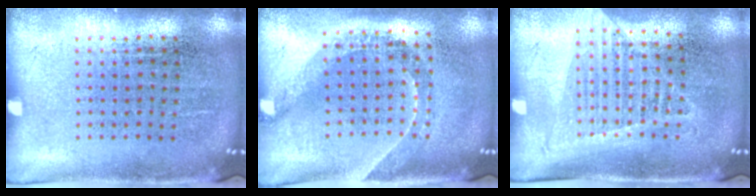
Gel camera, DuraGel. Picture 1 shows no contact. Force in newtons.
{"total": 1.6, "press": 1.2, "slide": 1.1}
{"total": 1.3, "press": 1.2, "slide": 0.6}